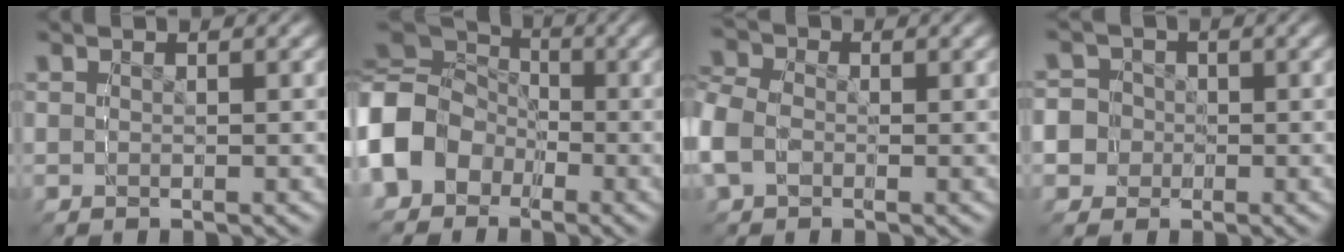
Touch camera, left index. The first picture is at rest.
{"total": 6.8, "force": [-1.0, 6.2, 2.6], "torque": [-0.061, -0.007, -0.021]}
{"total": 3.1, "force": [-1.4, 2.6, 0.8], "torque": [-0.028, -0.016, -0.024]}
{"total": 6.6, "force": [0.4, 6.5, 0.8], "torque": [-0.023, -0.019, 0.008]}